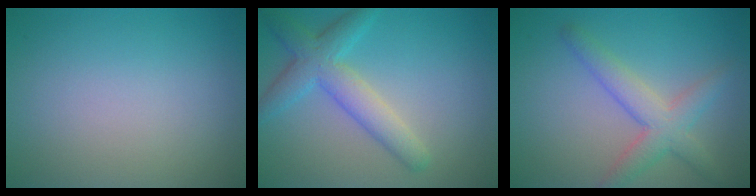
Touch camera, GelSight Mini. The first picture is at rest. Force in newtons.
{"total": 4.5, "press": 4.5, "slide": 0.3}
{"total": 4.0, "press": 4.0, "slide": 0.1}